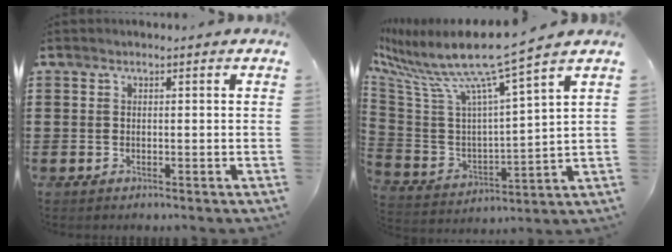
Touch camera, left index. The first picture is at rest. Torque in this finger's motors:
{"motor_torque": [1.22, -0.93, 0.72, 0.21]}